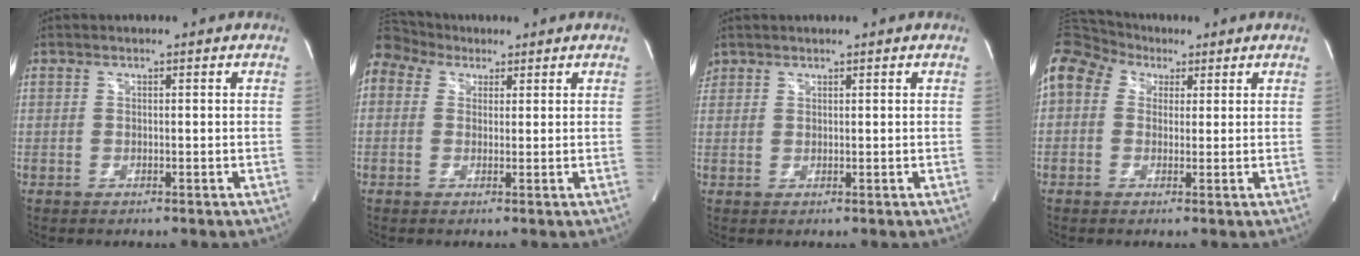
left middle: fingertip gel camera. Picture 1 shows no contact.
{"total": 8.0, "force": [5.2, 5.6, 2.4], "torque": [-0.063, 0.056, 0.102]}
{"total": 1.5, "force": [1.3, 0.8, 0.0], "torque": [0.000, 0.014, 0.025]}
{"total": 11.3, "force": [4.6, 8.9, 5.2], "torque": [-0.134, 0.069, 0.080]}